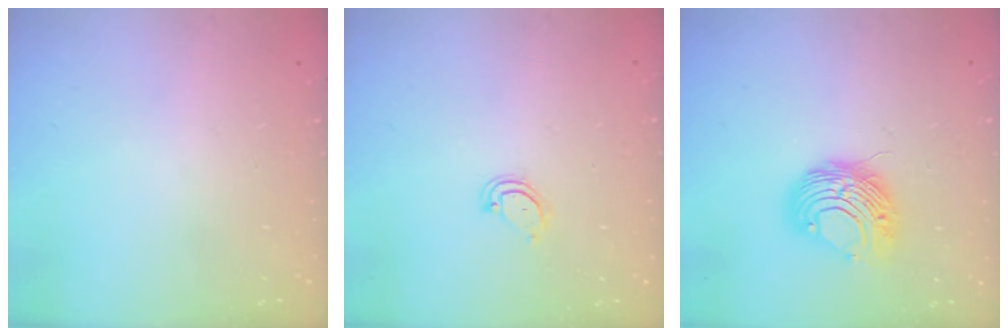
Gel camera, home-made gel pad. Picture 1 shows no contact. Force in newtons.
{"total": 3.6, "press": 3.6, "slide": 0.3}
{"total": 9.1, "press": 9.1, "slide": 0.6}